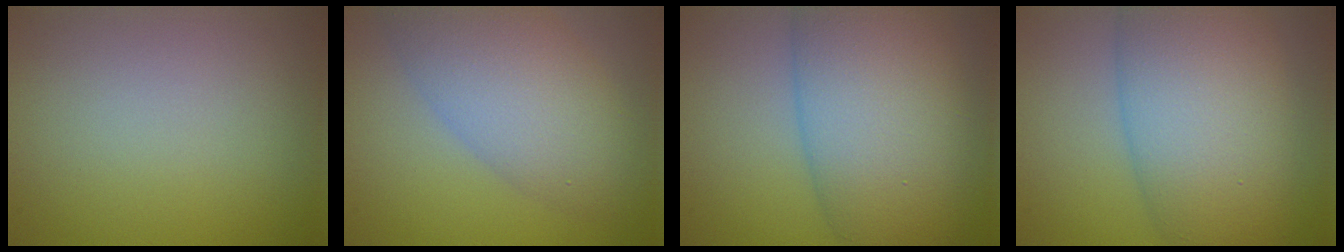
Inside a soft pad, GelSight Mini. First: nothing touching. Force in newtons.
{"total": 6.9, "press": 6.9, "slide": 0.5}
{"total": 11.1, "press": 11.1, "slide": 0.5}
{"total": 10.1, "press": 10.1, "slide": 0.3}